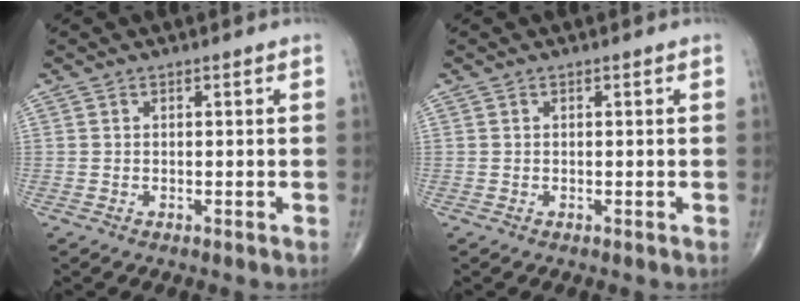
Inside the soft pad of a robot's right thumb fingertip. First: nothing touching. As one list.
[{"total": 0.0}]